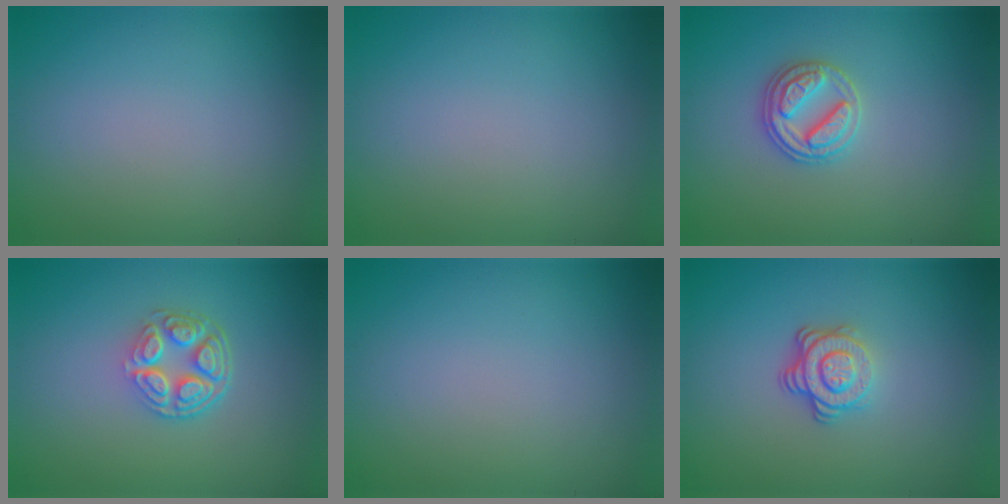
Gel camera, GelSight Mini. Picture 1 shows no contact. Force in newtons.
{"total": 0.0}
{"total": 2.8, "press": 2.8, "slide": 0.2}
{"total": 4.7, "press": 3.3, "slide": 3.3}
{"total": 0.0}
{"total": 3.6, "press": 2.6, "slide": 2.5}